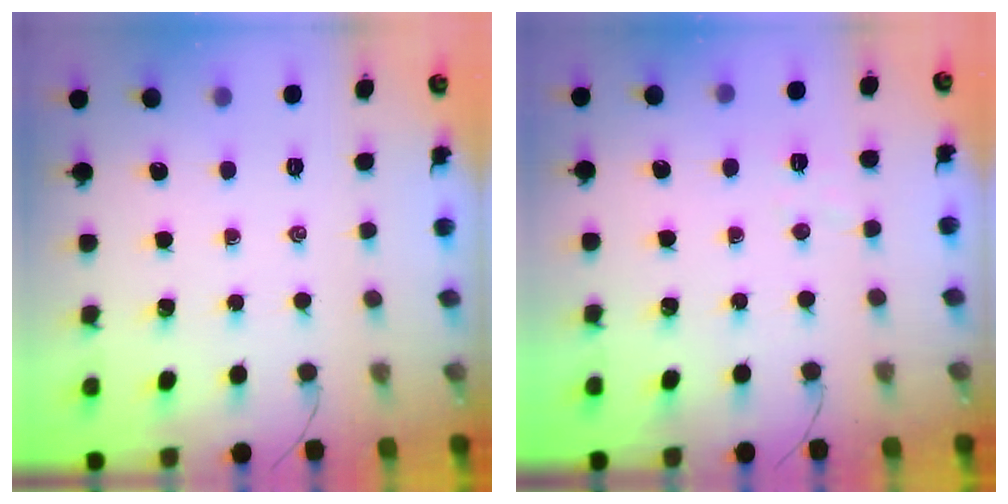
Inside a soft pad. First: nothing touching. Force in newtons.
{"total": 3.6, "press": 3.5, "slide": 0.9}